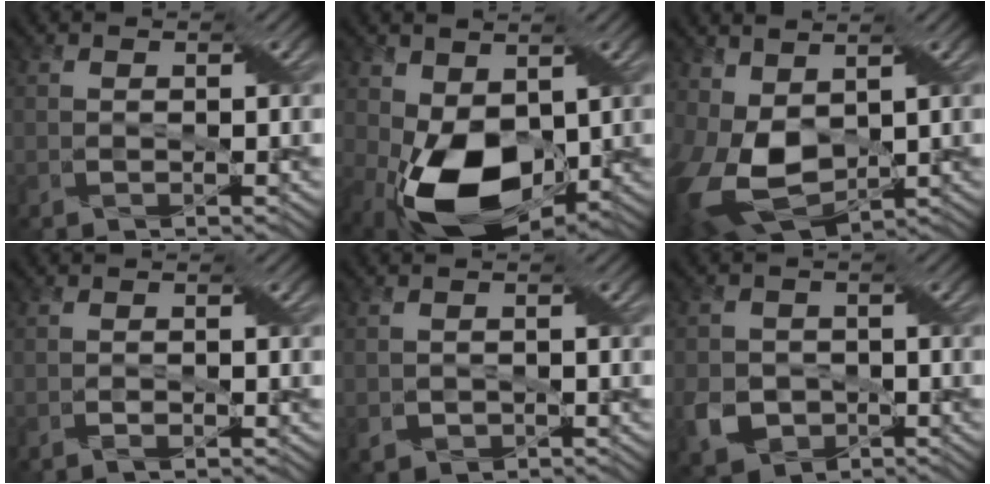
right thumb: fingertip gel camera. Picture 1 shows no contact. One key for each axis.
{"total": 12.7, "fx": -1.1, "fy": 8.0, "fz": 9.8, "tx": -0.209, "ty": -0.030, "tz": -0.019}
{"total": 10.9, "fx": 0.3, "fy": 7.0, "fz": 8.3, "tx": -0.219, "ty": -0.021, "tz": 0.012}
{"total": 0.8, "fx": -0.4, "fy": 0.1, "fz": 0.7, "tx": -0.015, "ty": 0.003, "tz": -0.007}
{"total": 1.6, "fx": -0.7, "fy": 1.2, "fz": 0.7, "tx": -0.019, "ty": -0.006, "tz": -0.009}
{"total": 5.2, "fx": -1.8, "fy": 4.3, "fz": 2.3, "tx": -0.054, "ty": -0.011, "tz": -0.039}